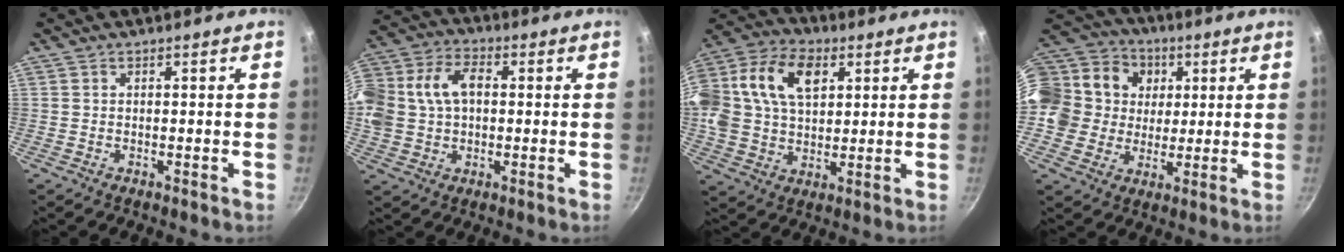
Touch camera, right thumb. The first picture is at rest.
{"total": 18.5, "force": [2.4, 13.6, 12.3], "torque": [-0.278, 0.049, 0.034]}
{"total": 23.6, "force": [7.0, 16.0, 15.8], "torque": [-0.337, 0.027, 0.119]}
{"total": 21.1, "force": [5.9, 18.0, 9.3], "torque": [-0.186, 0.023, 0.102]}